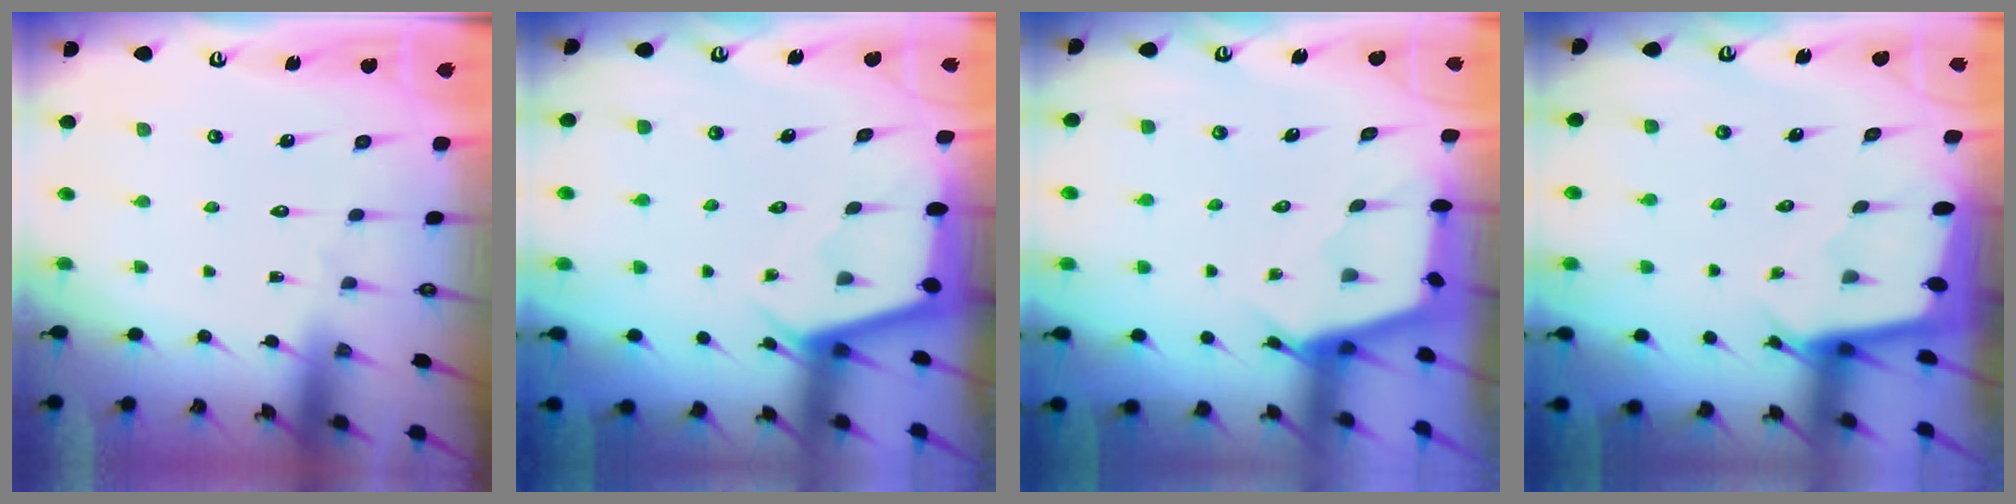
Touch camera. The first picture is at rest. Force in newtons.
{"total": 2.8, "press": 2.8, "slide": 0.4}
{"total": 2.7, "press": 2.7, "slide": 0.3}
{"total": 2.4, "press": 2.4, "slide": 0.2}